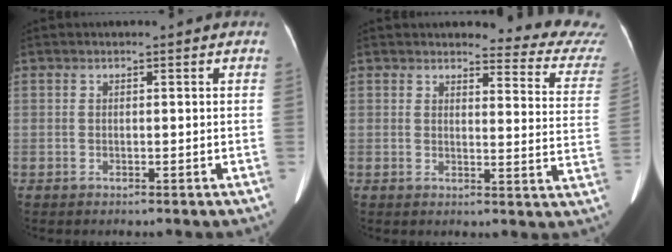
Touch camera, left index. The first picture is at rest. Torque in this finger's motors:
{"motor_torque": [-0.08, -0.20, 0.04, -0.06]}